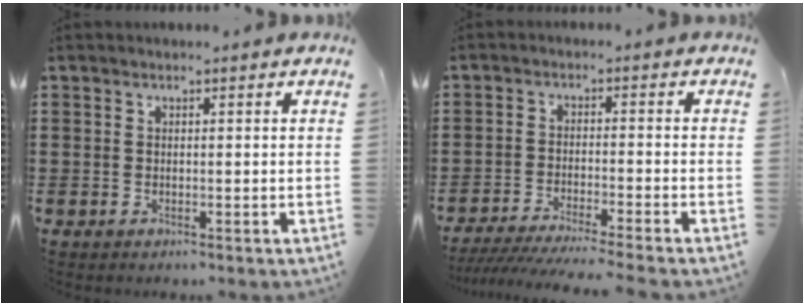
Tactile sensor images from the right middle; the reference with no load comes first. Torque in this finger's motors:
{"motor_torque": [0.06, 0.03, 0.29, 0.12]}